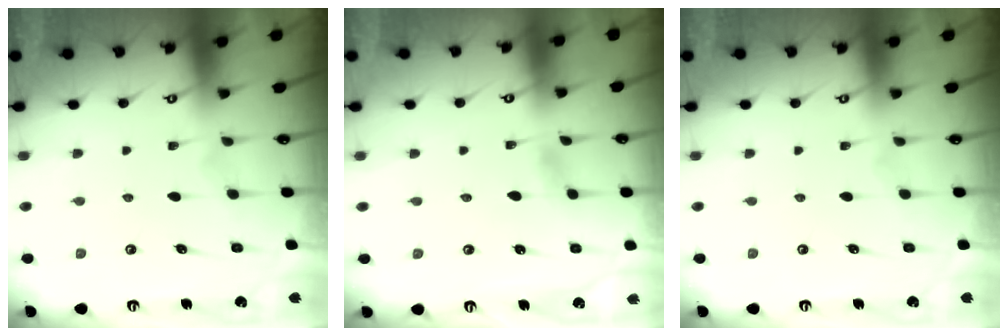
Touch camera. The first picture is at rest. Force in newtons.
{"total": 2.3, "press": 2.3, "slide": 0.3}
{"total": 0.0}